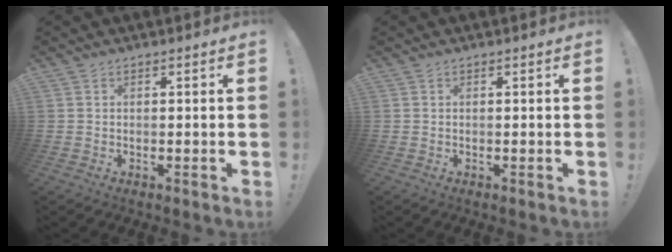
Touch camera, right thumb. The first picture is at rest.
{"total": 0.0}